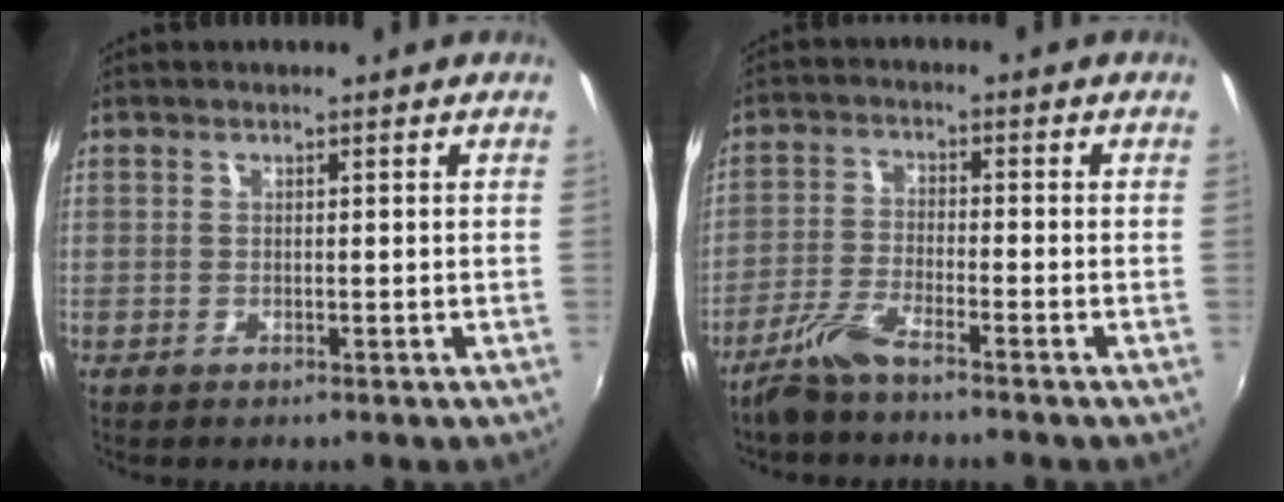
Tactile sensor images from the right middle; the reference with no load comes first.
{"total": 5.6, "force": [-4.6, 0.5, 3.2], "torque": [-0.081, -0.005, -0.094]}